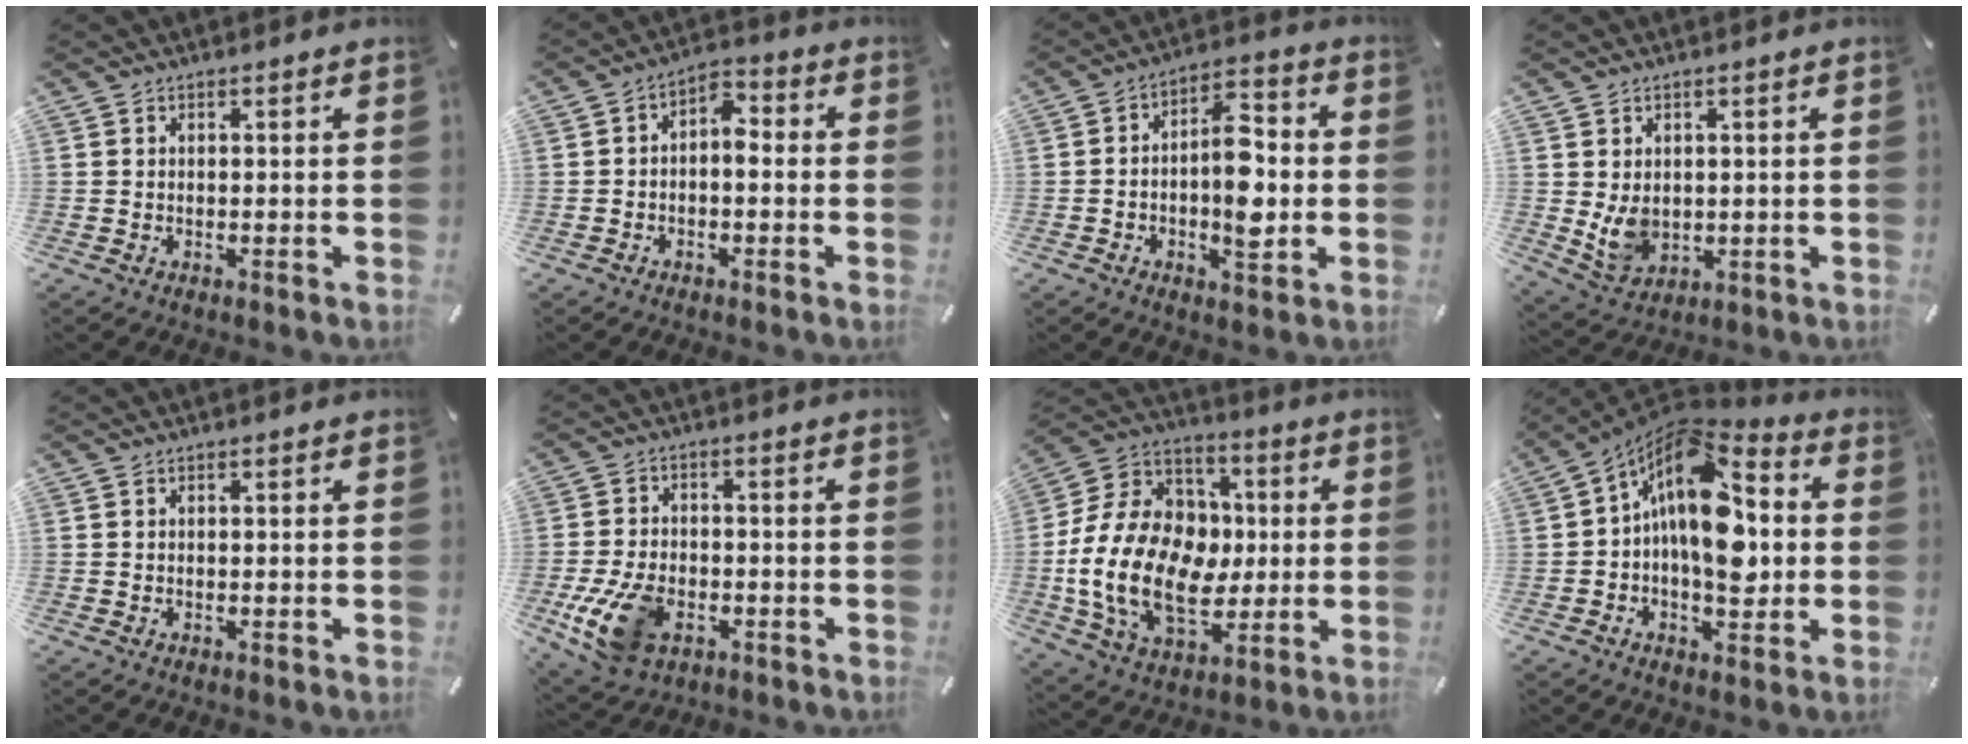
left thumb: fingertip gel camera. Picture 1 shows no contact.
{"total": 4.7, "force": [-1.4, 3.1, 3.2], "torque": [-0.051, 0.012, -0.030]}
{"total": 11.3, "force": [-1.9, 6.4, 9.1], "torque": [-0.137, 0.002, -0.034]}
{"total": 6.7, "force": [0.6, 5.6, 3.7], "torque": [-0.088, -0.007, 0.011]}
{"total": 0.0}
{"total": 12.8, "force": [-4.3, 8.3, 8.7], "torque": [-0.179, 0.007, -0.076]}
{"total": 22.3, "force": [-2.4, 16.8, 14.5], "torque": [-0.299, 0.008, -0.033]}
{"total": 17.9, "force": [2.0, 10.5, 14.4], "torque": [-0.265, -0.034, 0.025]}